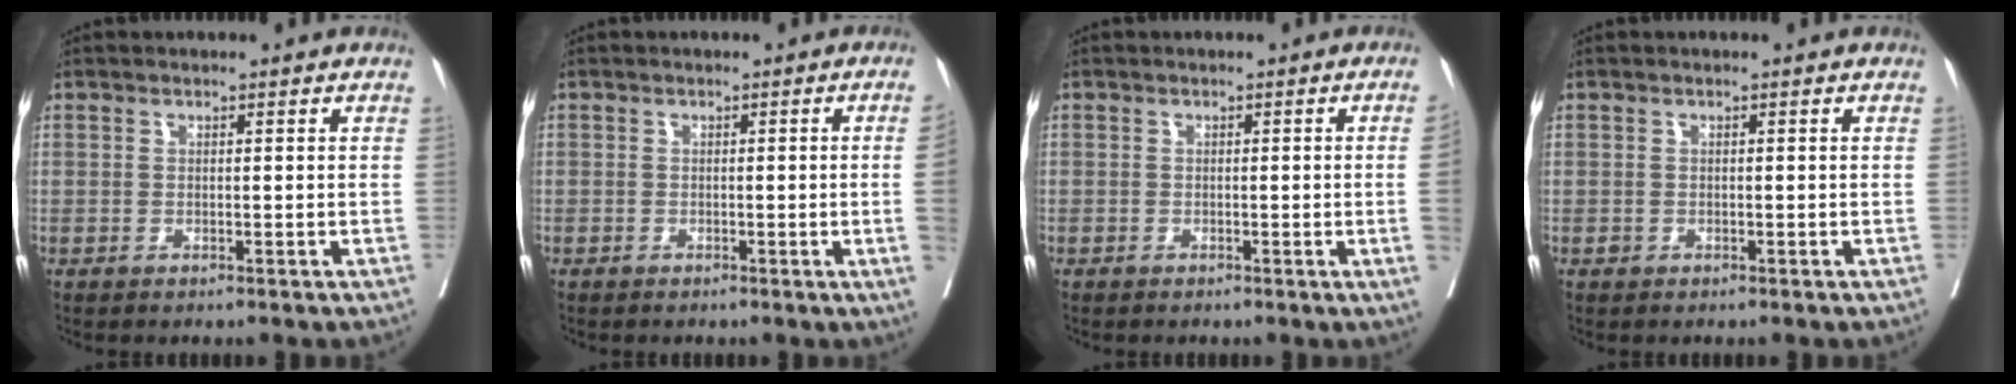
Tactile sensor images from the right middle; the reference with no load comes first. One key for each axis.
{"total": 2.8, "fx": -0.4, "fy": -1.2, "fz": 2.5, "tx": -0.031, "ty": -0.005, "tz": -0.004}
{"total": 2.5, "fx": -0.4, "fy": -1.2, "fz": 2.2, "tx": -0.028, "ty": -0.004, "tz": -0.003}
{"total": 0.5, "fx": -0.2, "fy": 0.4, "fz": 0.1, "tx": -0.003, "ty": 0.002, "tz": -0.005}